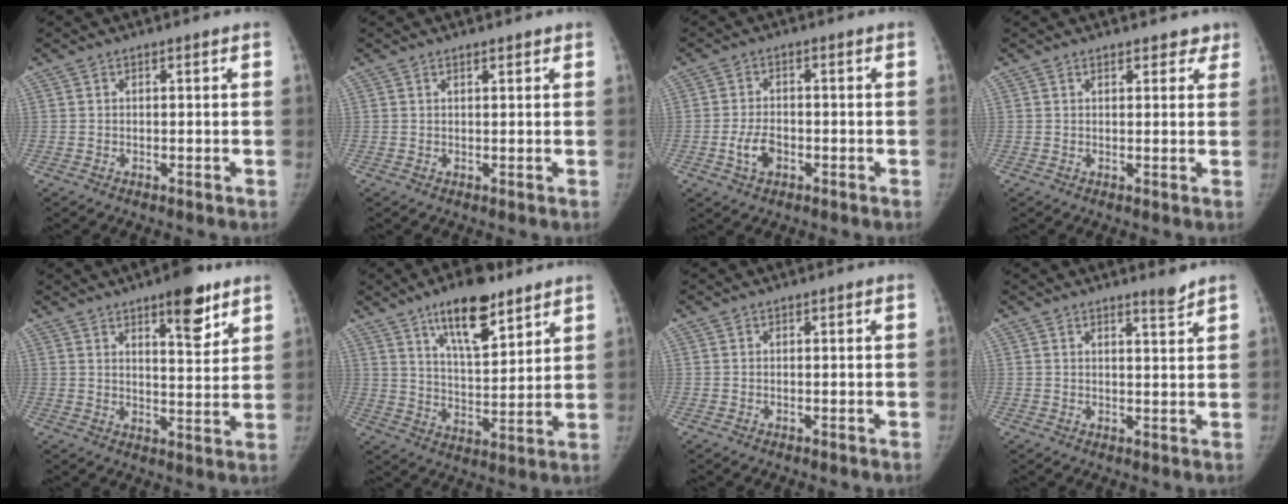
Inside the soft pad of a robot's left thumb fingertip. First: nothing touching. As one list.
[{"total": 1.1, "force": [0.9, 0.3, 0.6], "torque": [-0.009, -0.005, 0.014]}, {"total": 4.4, "force": [-1.4, 2.8, 3.1], "torque": [-0.057, 0.009, -0.024]}, {"total": 3.7, "force": [2.9, 1.8, 1.4], "torque": [0.017, -0.007, 0.031]}, {"total": 9.6, "force": [6.0, 3.1, 6.8], "torque": [-0.075, -0.036, 0.086]}, {"total": 14.1, "force": [9.0, 5.2, 9.6], "torque": [-0.126, -0.050, 0.150]}, {"total": 0.0}, {"total": 2.5, "force": [2.2, 0.0, 1.2], "torque": [-0.014, -0.024, 0.034]}]